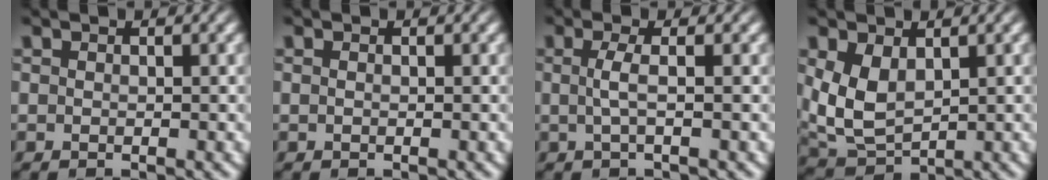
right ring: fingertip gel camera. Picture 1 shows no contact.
{"total": 0.0}
{"total": 1.8, "force": [-0.1, 0.0, 1.8], "torque": [-0.039, 0.003, -0.001]}
{"total": 7.2, "force": [-0.1, 6.1, 3.8], "torque": [-0.113, -0.035, 0.016]}